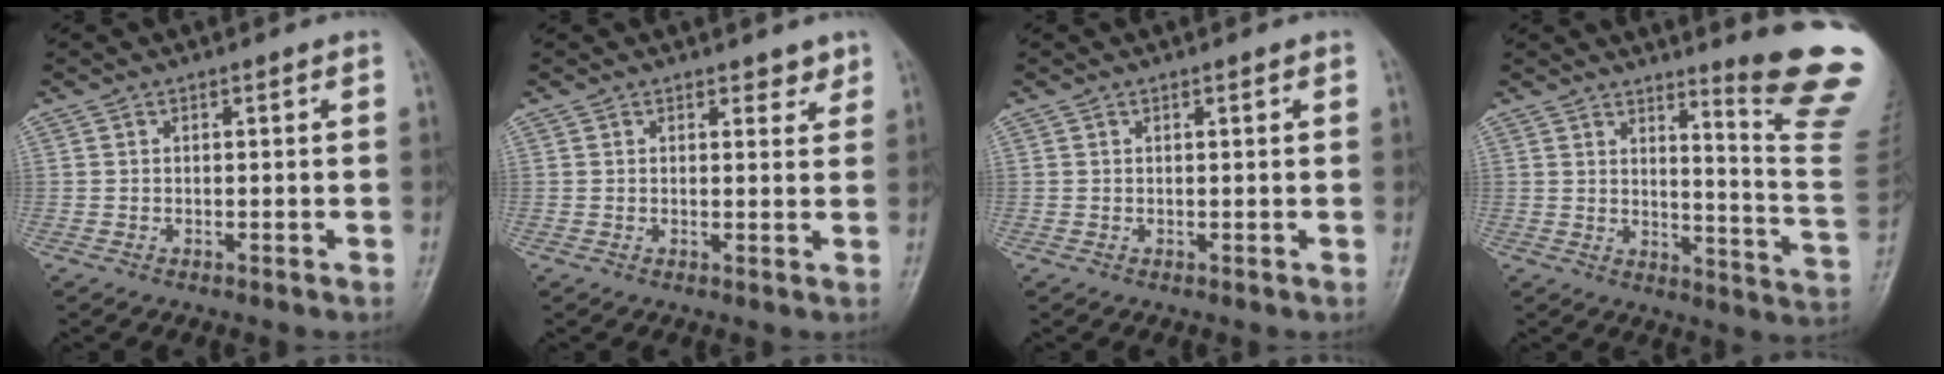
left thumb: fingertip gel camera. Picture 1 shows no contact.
{"total": 2.6, "force": [2.0, 1.3, 1.2], "torque": [0.002, -0.012, 0.024]}
{"total": 0.7, "force": [0.4, 0.1, 0.6], "torque": [-0.009, 0.001, 0.005]}
{"total": 17.1, "force": [11.7, 0.8, 12.5], "torque": [-0.135, -0.118, 0.147]}